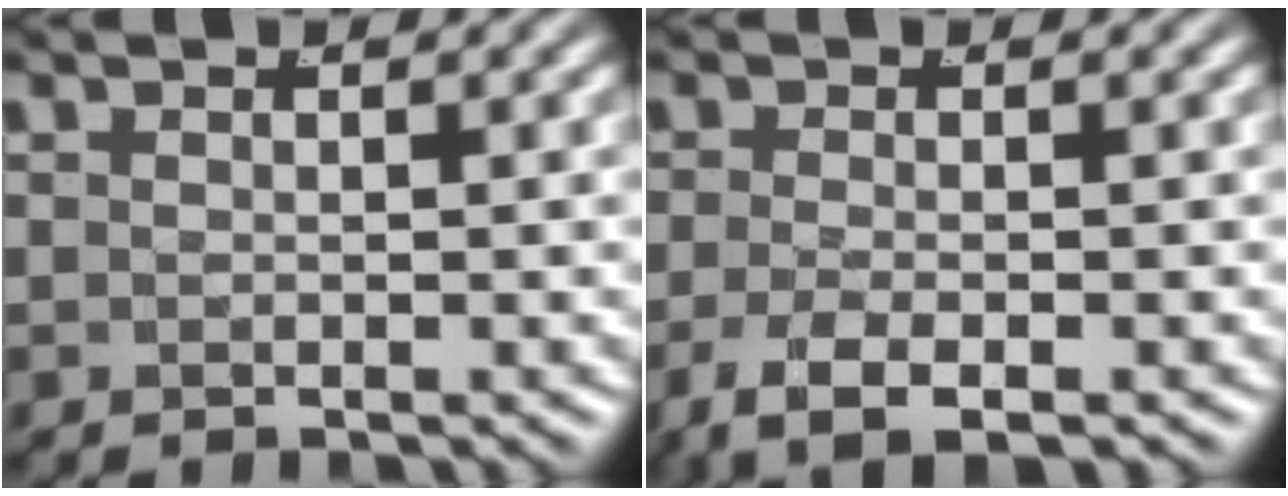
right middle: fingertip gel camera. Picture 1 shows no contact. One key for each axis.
{"total": 4.0, "fx": -2.5, "fy": 1.4, "fz": 2.9, "tx": -0.062, "ty": -0.020, "tz": -0.029}